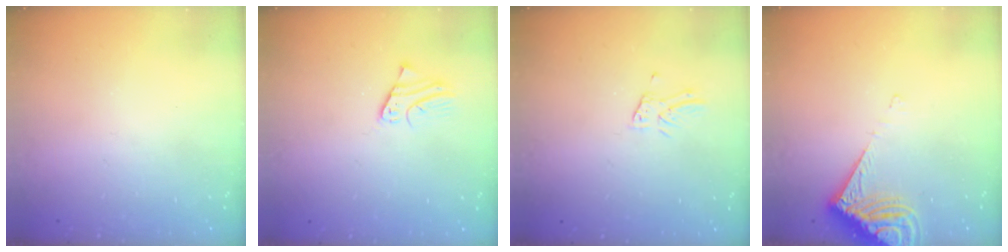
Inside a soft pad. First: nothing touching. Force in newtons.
{"total": 1.9, "press": 1.9, "slide": 0.1}
{"total": 2.4, "press": 2.4, "slide": 0.3}
{"total": 7.7, "press": 7.6, "slide": 0.9}